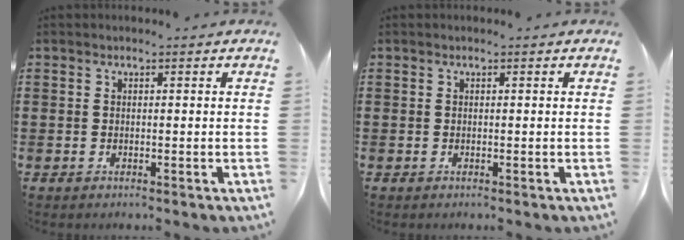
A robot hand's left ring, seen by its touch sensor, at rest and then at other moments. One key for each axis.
{"total": 0.0}